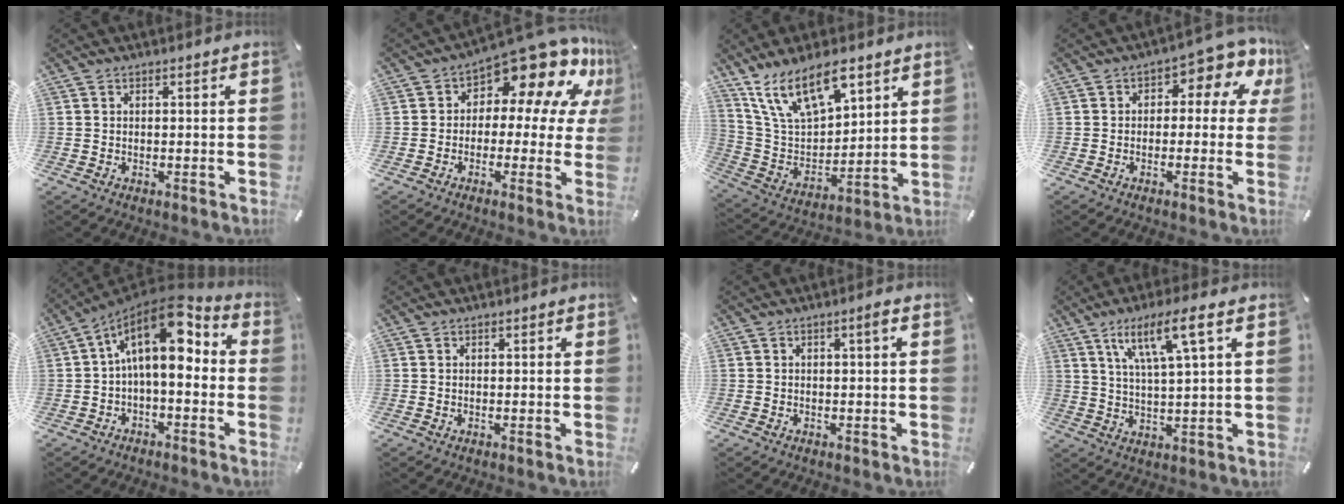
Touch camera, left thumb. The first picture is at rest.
{"total": 14.3, "force": [8.7, 7.1, 8.8], "torque": [-0.131, -0.071, 0.148]}
{"total": 16.6, "force": [11.1, 8.1, 9.3], "torque": [-0.197, -0.056, 0.199]}
{"total": 8.2, "force": [2.5, 4.6, 6.4], "torque": [-0.075, -0.020, 0.036]}
{"total": 15.1, "force": [4.0, 7.3, 12.6], "torque": [-0.222, -0.020, 0.062]}
{"total": 0.0}
{"total": 1.6, "force": [0.2, -0.1, 1.6], "torque": [-0.032, -0.002, 0.003]}
{"total": 10.6, "force": [5.4, 1.4, 9.0], "torque": [-0.180, -0.001, 0.091]}